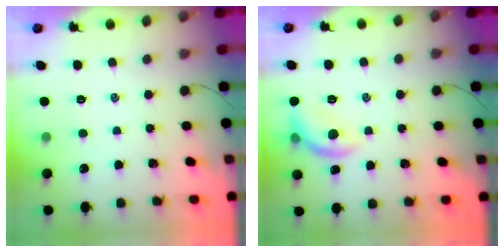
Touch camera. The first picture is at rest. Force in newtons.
{"total": 11.0, "press": 11.0, "slide": 0.1}